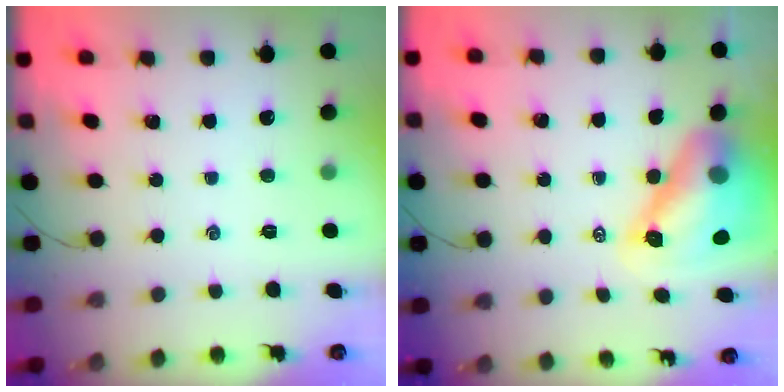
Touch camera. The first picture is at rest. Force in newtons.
{"total": 13.0, "press": 12.3, "slide": 4.3}